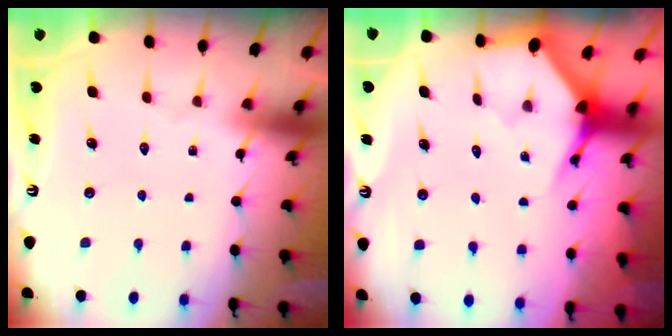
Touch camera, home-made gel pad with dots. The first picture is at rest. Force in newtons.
{"total": 3.5, "press": 3.5, "slide": 0.1}